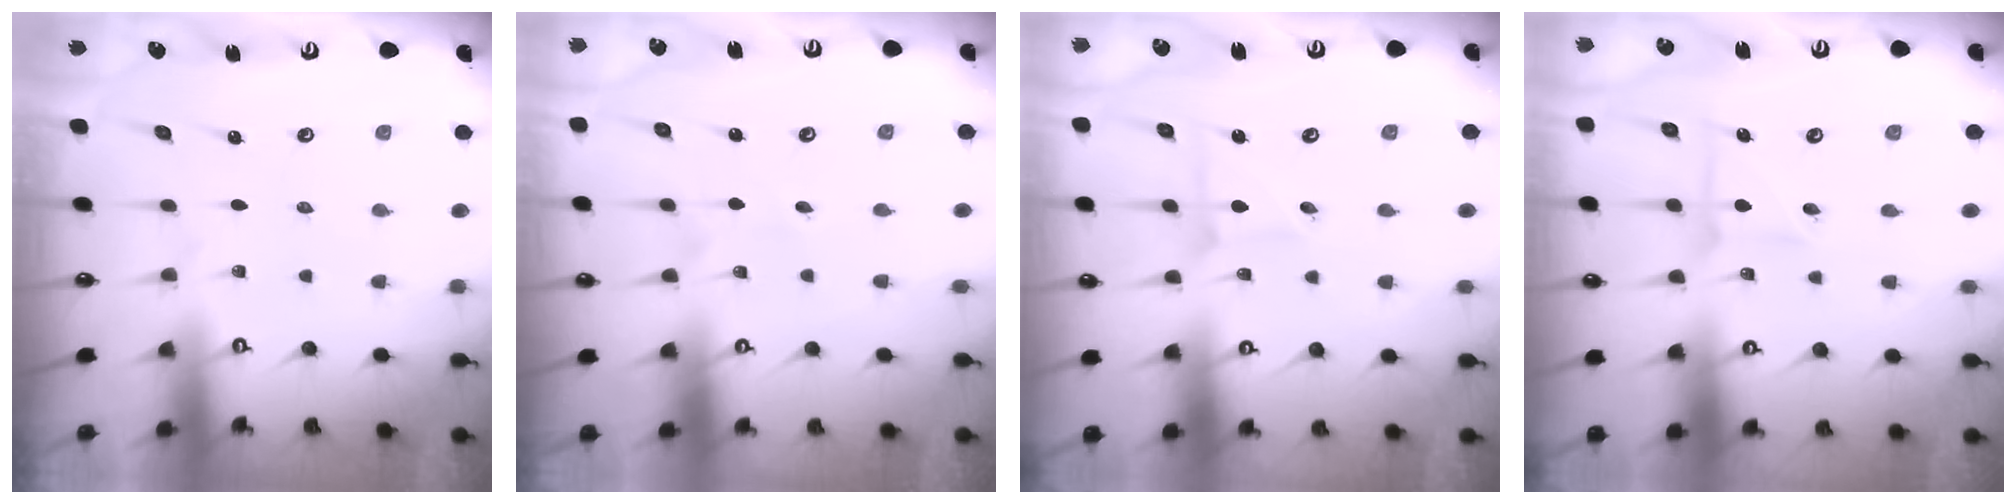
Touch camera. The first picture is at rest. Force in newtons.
{"total": 1.4, "press": 1.3, "slide": 0.1}
{"total": 3.9, "press": 3.9, "slide": 0.4}
{"total": 7.2, "press": 7.1, "slide": 1.2}